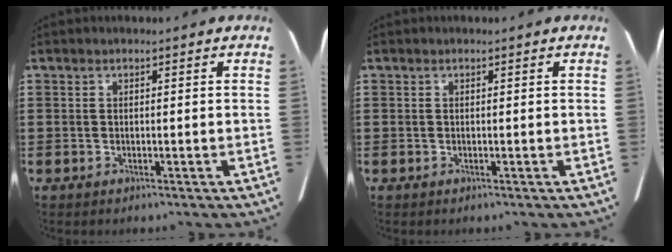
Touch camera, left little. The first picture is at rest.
{"total": 0.0}